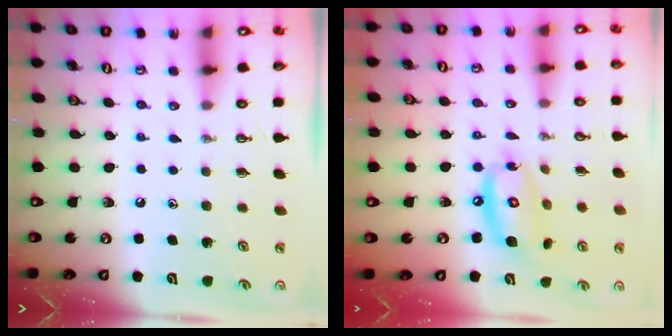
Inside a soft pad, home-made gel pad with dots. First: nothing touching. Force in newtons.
{"total": 12.8, "press": 12.7, "slide": 1.5}